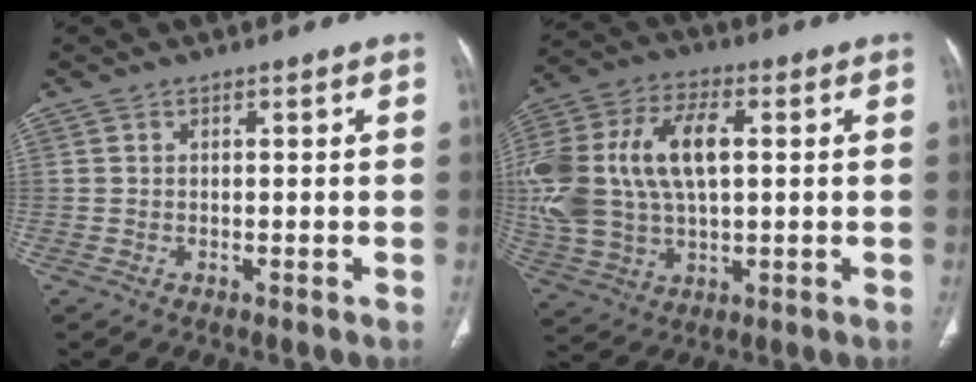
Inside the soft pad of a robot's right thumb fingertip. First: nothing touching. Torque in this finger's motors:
{"motor_torque": [2.47, 2.54, 2.14, 0.13, 0.78]}